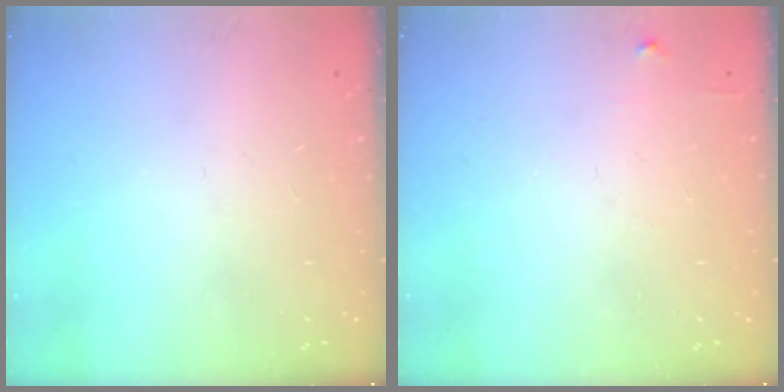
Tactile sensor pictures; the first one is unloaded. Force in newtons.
{"total": 4.8, "press": 4.8, "slide": 0.7}